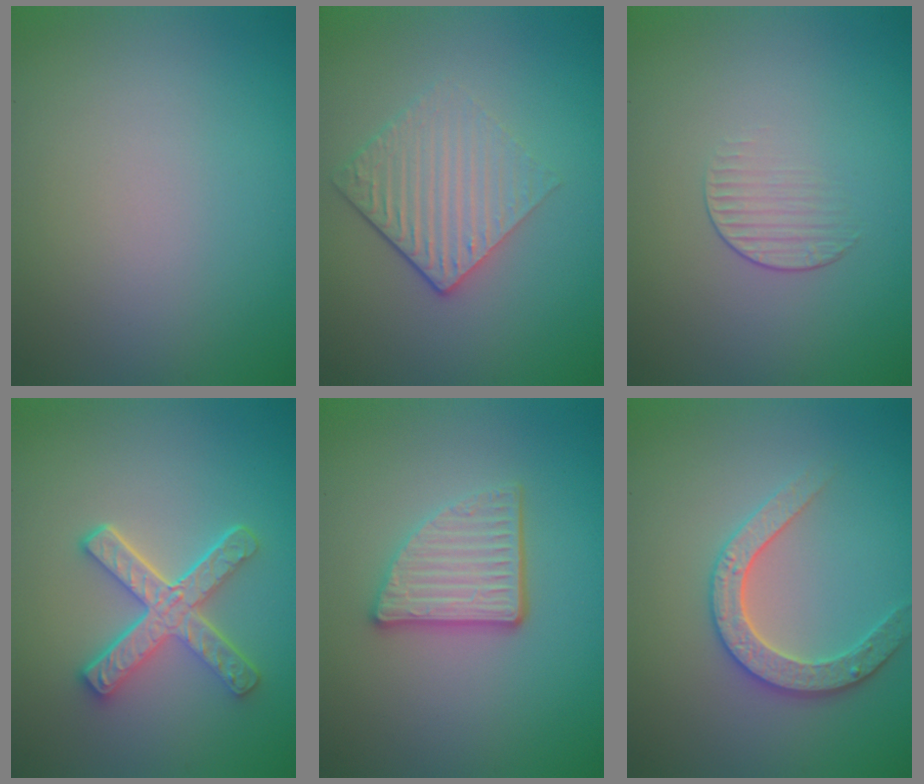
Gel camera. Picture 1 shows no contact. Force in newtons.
{"total": 4.3, "press": 2.8, "slide": 3.2}
{"total": 1.2, "press": 0.4, "slide": 1.2}
{"total": 5.0, "press": 3.8, "slide": 3.2}
{"total": 4.0, "press": 3.2, "slide": 2.4}
{"total": 3.2, "press": 3.1, "slide": 1.0}